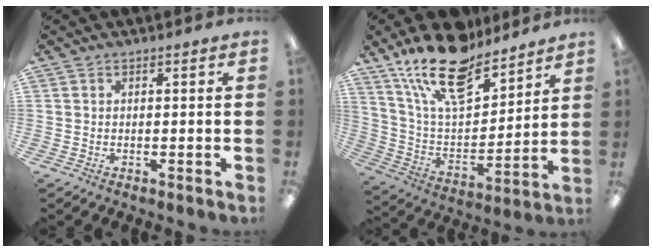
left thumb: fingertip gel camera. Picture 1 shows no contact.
{"total": 19.4, "force": [15.0, 7.7, 9.6], "torque": [-0.185, -0.088, 0.266]}